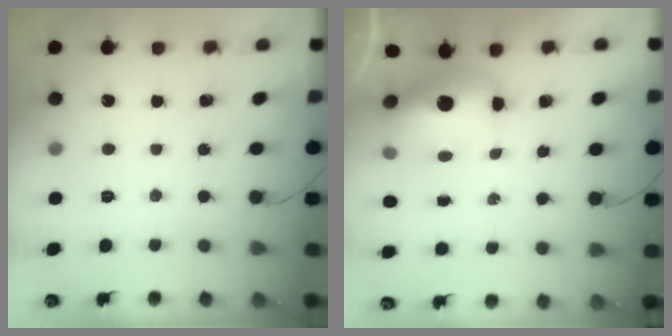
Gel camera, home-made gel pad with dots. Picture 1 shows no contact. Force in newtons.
{"total": 12.0, "press": 11.4, "slide": 3.7}